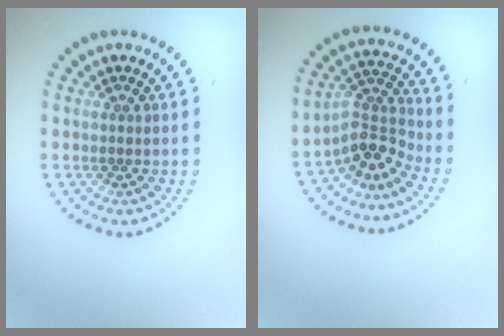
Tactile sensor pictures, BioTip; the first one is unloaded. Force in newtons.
{"total": 3.8, "press": 2.5, "slide": 2.8}